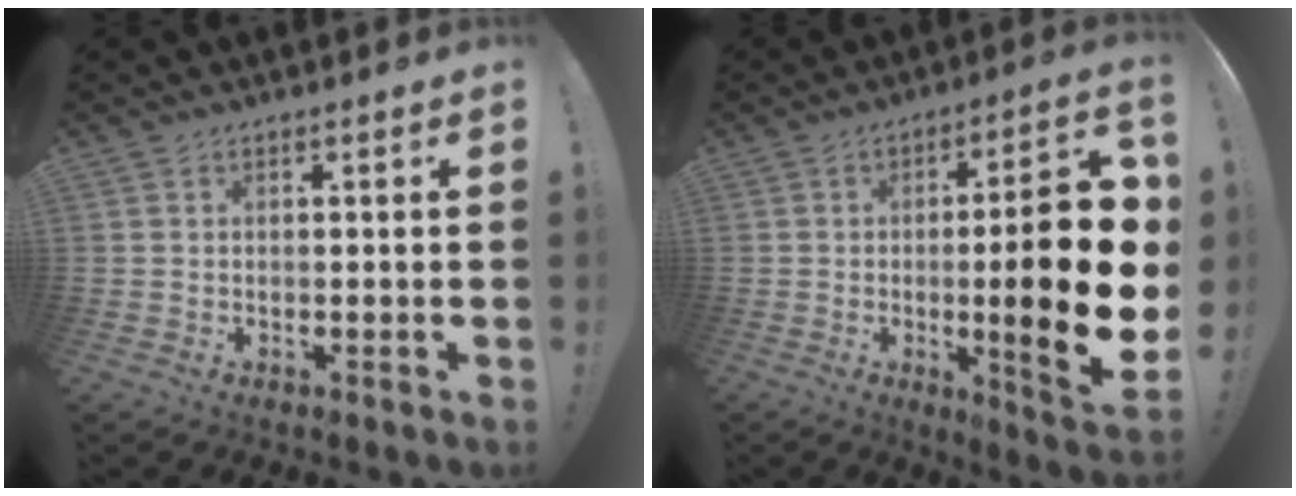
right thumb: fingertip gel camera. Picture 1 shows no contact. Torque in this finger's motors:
{"motor_torque": [0.23, 1.30, 2.17, -0.62, 0.10]}